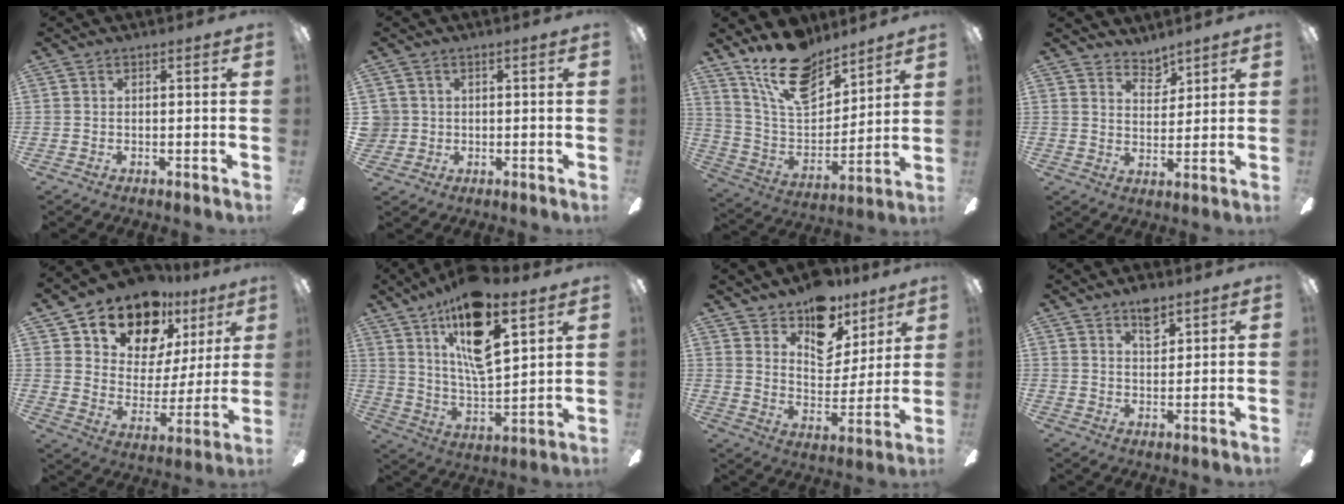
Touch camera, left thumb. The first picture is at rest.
{"total": 3.1, "force": [0.7, 3.1, 0.1], "torque": [-0.013, 0.007, 0.013]}
{"total": 17.9, "force": [13.4, 8.2, 8.5], "torque": [-0.162, -0.078, 0.245]}
{"total": 5.1, "force": [4.6, 2.1, 1.0], "torque": [-0.009, -0.030, 0.081]}
{"total": 16.1, "force": [12.1, 9.0, 5.5], "torque": [-0.104, -0.084, 0.222]}
{"total": 18.8, "force": [11.8, 6.2, 13.2], "torque": [-0.244, -0.054, 0.195]}
{"total": 13.5, "force": [10.3, 7.5, 4.5], "torque": [-0.070, -0.075, 0.195]}
{"total": 5.9, "force": [4.3, 2.9, 2.9], "torque": [-0.035, -0.018, 0.073]}